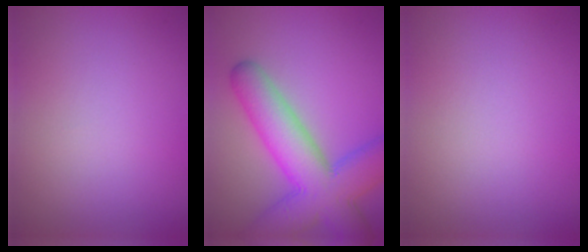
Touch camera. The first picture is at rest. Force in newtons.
{"total": 9.9, "press": 9.9, "slide": 0.4}
{"total": 0.0}